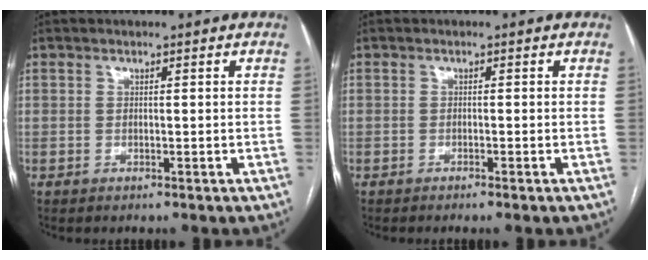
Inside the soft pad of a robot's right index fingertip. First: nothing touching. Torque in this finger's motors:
{"motor_torque": [0.37, -0.20, -0.08, 0.01]}